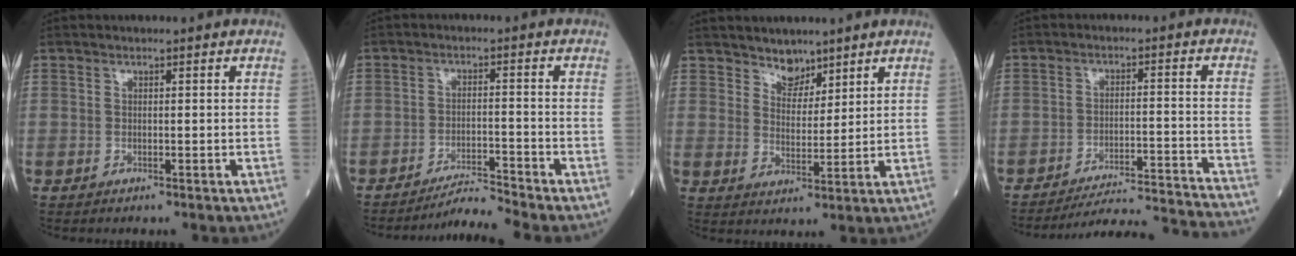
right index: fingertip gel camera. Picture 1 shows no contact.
{"total": 5.0, "force": [-4.5, -2.1, 0.2], "torque": [-0.009, -0.014, -0.080]}
{"total": 4.1, "force": [3.4, 2.0, 0.9], "torque": [-0.014, -0.001, 0.064]}
{"total": 18.5, "force": [-18.0, -2.6, 3.4], "torque": [-0.031, -0.021, -0.247]}